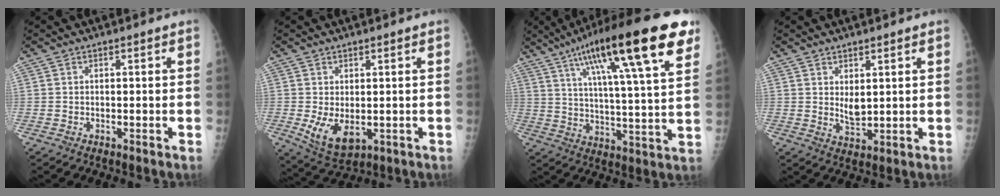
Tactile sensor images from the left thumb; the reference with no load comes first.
{"total": 7.1, "force": [-0.7, 4.1, 5.8], "torque": [-0.091, -0.019, 0.004]}
{"total": 25.3, "force": [13.6, 4.7, 20.8], "torque": [-0.320, -0.015, 0.210]}
{"total": 4.0, "force": [1.5, 2.0, 3.2], "torque": [-0.047, -0.019, 0.031]}